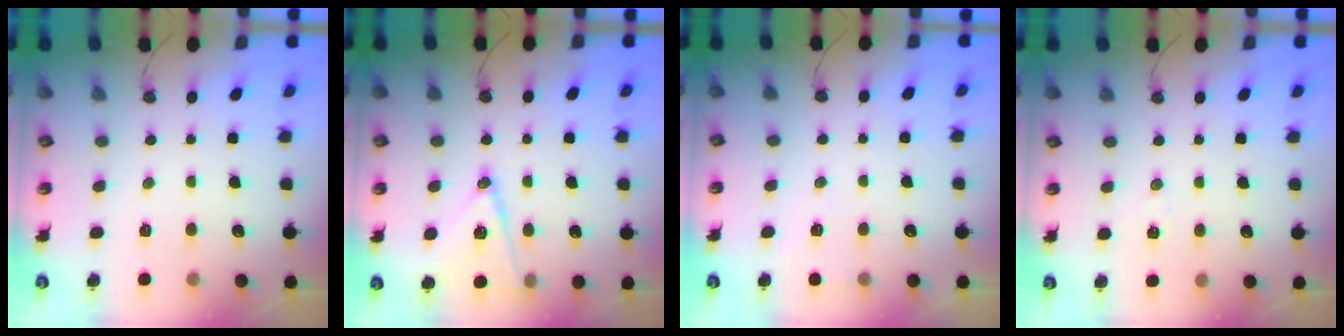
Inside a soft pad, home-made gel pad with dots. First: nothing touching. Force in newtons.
{"total": 13.0, "press": 12.4, "slide": 3.8}
{"total": 2.7, "press": 2.6, "slide": 0.8}
{"total": 4.5, "press": 3.8, "slide": 2.4}